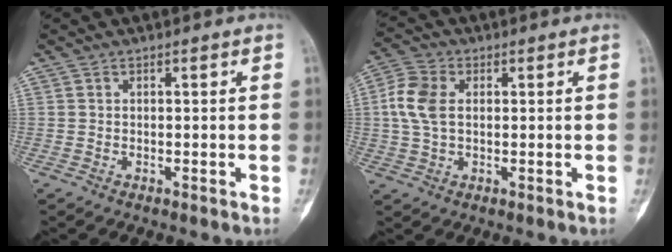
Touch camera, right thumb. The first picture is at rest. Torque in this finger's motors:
{"motor_torque": [-0.73, 0.48, 0.71, 0.02, -0.09]}